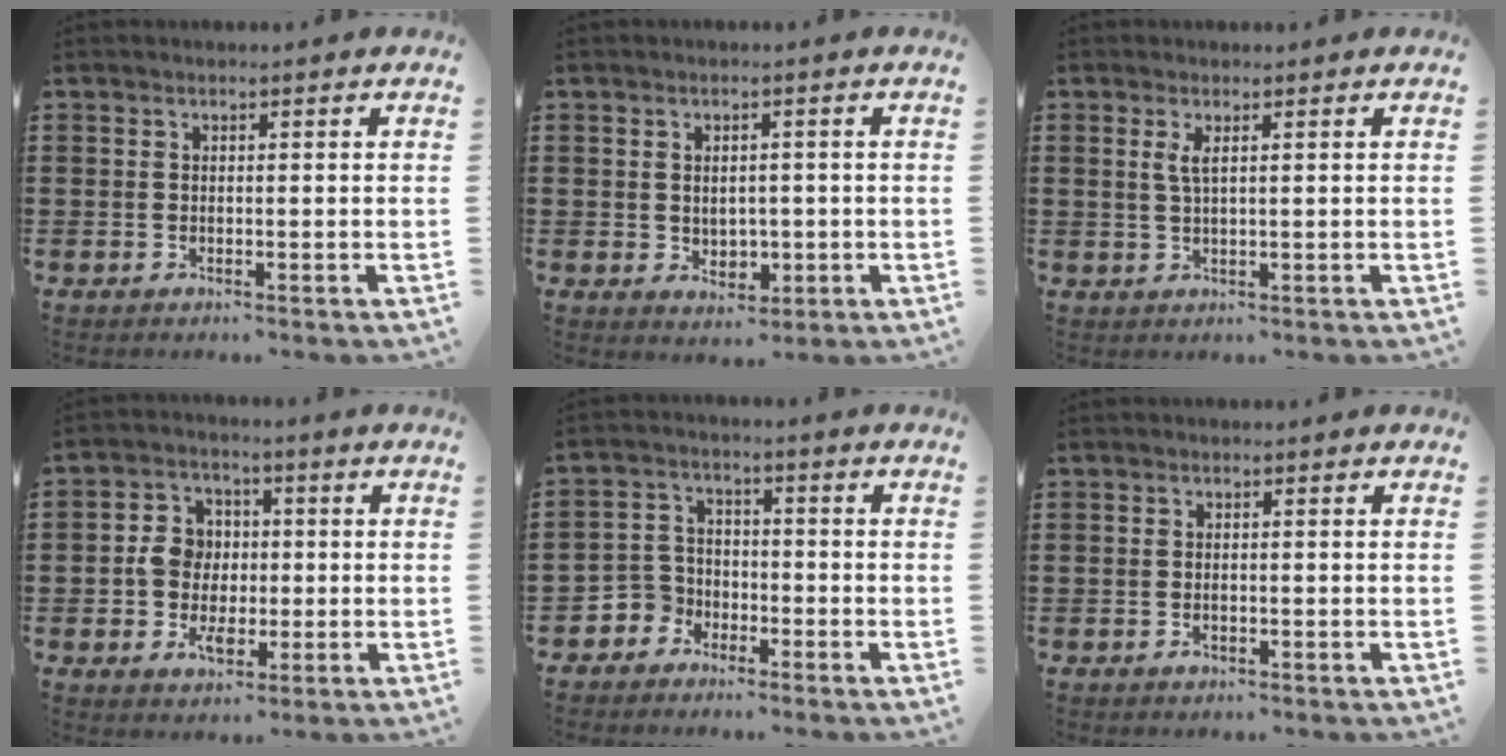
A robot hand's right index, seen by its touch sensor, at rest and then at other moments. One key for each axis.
{"total": 2.5, "fx": 0.2, "fy": 2.1, "fz": 1.4, "tx": -0.026, "ty": 0.005, "tz": 0.000}
{"total": 2.1, "fx": 0.8, "fy": 0.5, "fz": 1.8, "tx": -0.039, "ty": 0.002, "tz": 0.013}
{"total": 6.7, "fx": -0.5, "fy": 5.6, "fz": 3.7, "tx": -0.081, "ty": 0.009, "tz": -0.011}
{"total": 3.9, "fx": -2.5, "fy": 2.9, "fz": 0.3, "tx": -0.036, "ty": -0.003, "tz": -0.058}
{"total": 0.7, "fx": -0.4, "fy": 0.3, "fz": 0.5, "tx": -0.011, "ty": -0.004, "tz": -0.006}